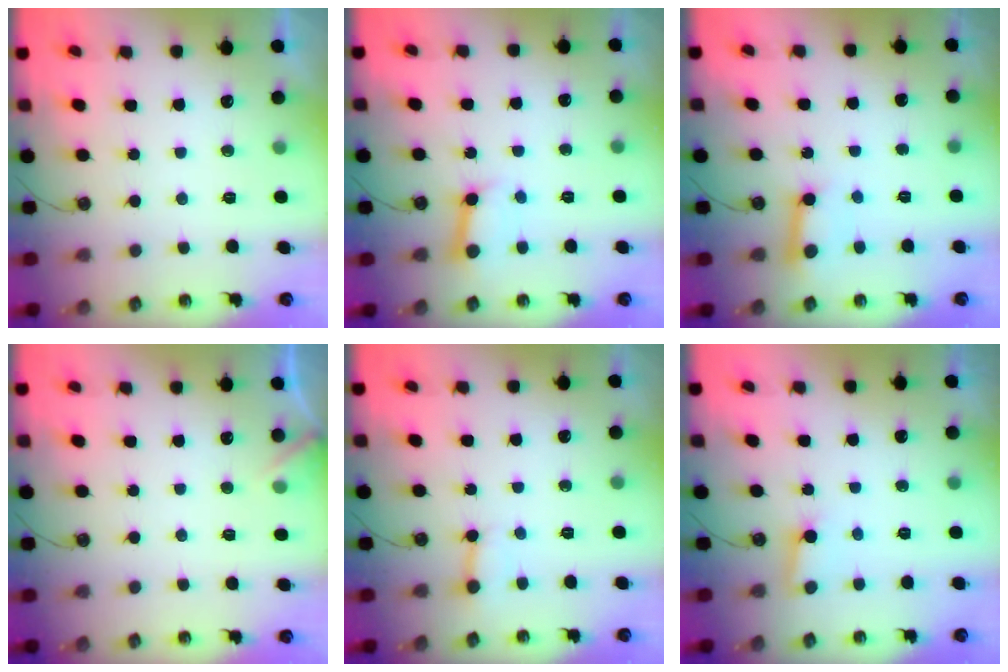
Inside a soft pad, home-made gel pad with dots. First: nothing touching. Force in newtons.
{"total": 6.7, "press": 6.6, "slide": 0.9}
{"total": 8.7, "press": 8.7, "slide": 0.5}
{"total": 4.7, "press": 4.7, "slide": 0.6}
{"total": 3.0, "press": 2.9, "slide": 0.3}
{"total": 2.7, "press": 2.7, "slide": 0.4}